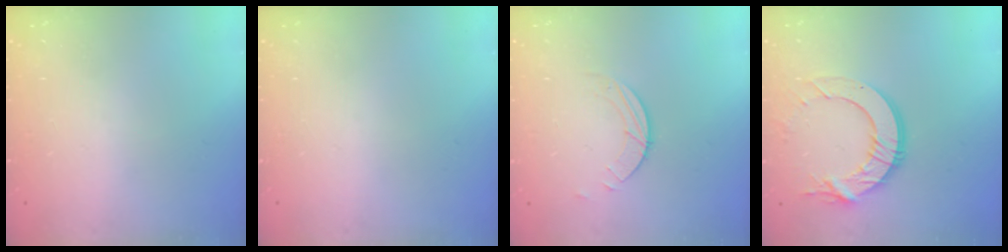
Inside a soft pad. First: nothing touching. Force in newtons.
{"total": 0.0}
{"total": 1.5, "press": 1.5, "slide": 0.1}
{"total": 12.6, "press": 12.6, "slide": 1.1}